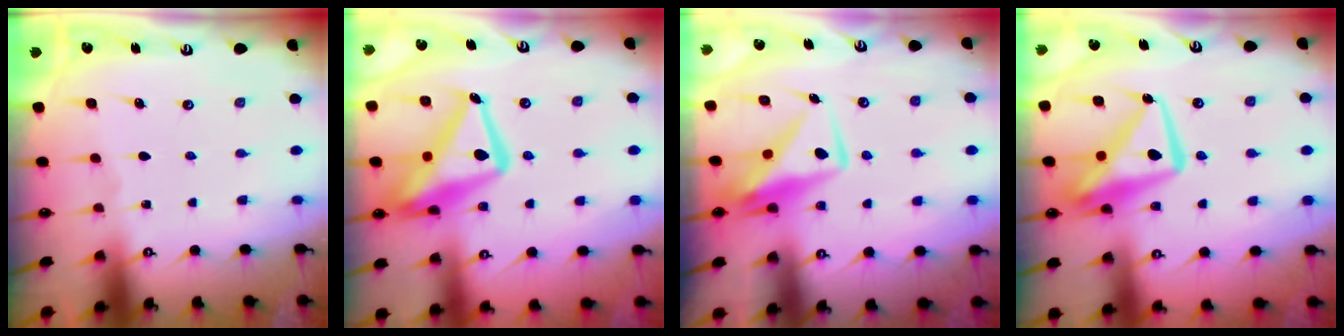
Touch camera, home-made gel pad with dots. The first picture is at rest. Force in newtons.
{"total": 18.2, "press": 18.1, "slide": 1.7}
{"total": 10.0, "press": 10.0, "slide": 0.8}
{"total": 12.8, "press": 12.7, "slide": 1.7}